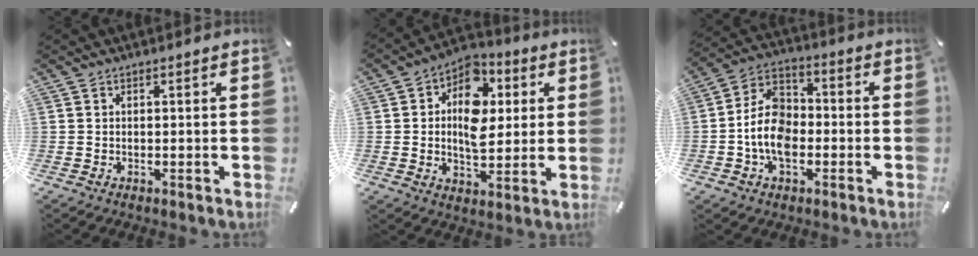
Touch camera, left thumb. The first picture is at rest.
{"total": 13.1, "force": [2.5, 9.4, 8.7], "torque": [-0.127, -0.004, 0.042]}
{"total": 11.0, "force": [-3.0, 7.8, 7.2], "torque": [-0.155, 0.024, -0.055]}